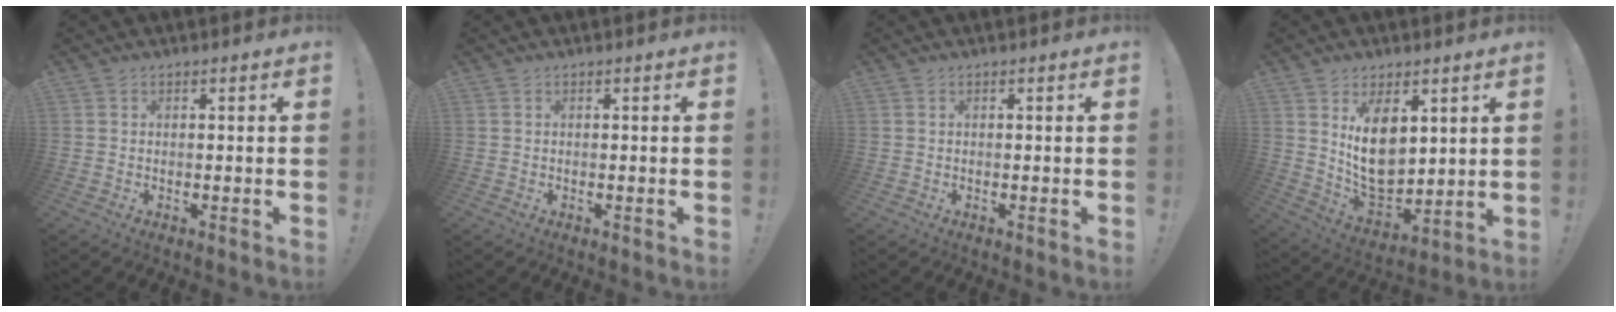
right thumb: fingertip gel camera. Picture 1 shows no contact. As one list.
[{"total": 0.0}, {"total": 0.0}, {"total": 14.1, "force": [4.8, 9.4, 9.4], "torque": [-0.156, -0.044, 0.093]}]